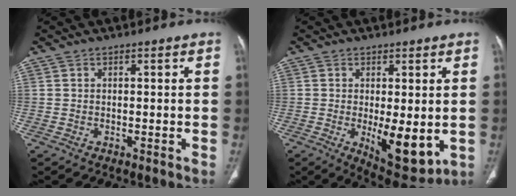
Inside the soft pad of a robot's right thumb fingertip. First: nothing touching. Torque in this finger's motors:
{"motor_torque": [2.45, 2.55, 0.58, -0.63, 0.31]}